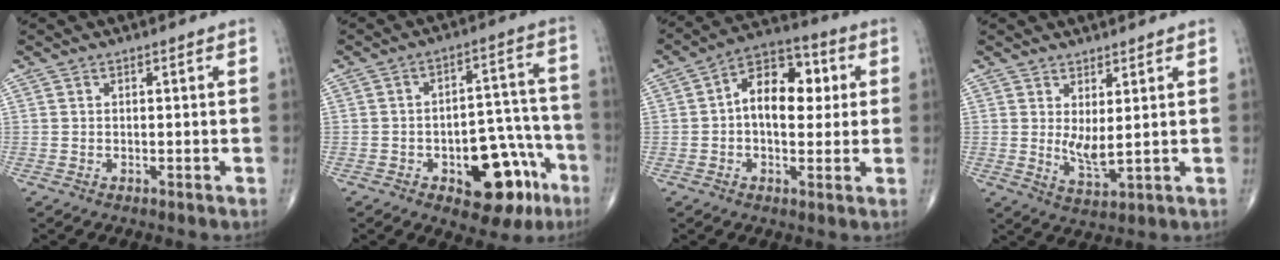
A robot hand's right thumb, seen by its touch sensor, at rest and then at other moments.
{"total": 15.0, "force": [-6.8, 7.8, 10.8], "torque": [-0.095, 0.058, -0.082]}
{"total": 12.4, "force": [1.5, 7.6, 9.6], "torque": [-0.115, 0.025, 0.013]}
{"total": 4.5, "force": [1.1, 1.3, 4.2], "torque": [-0.075, -0.021, 0.028]}